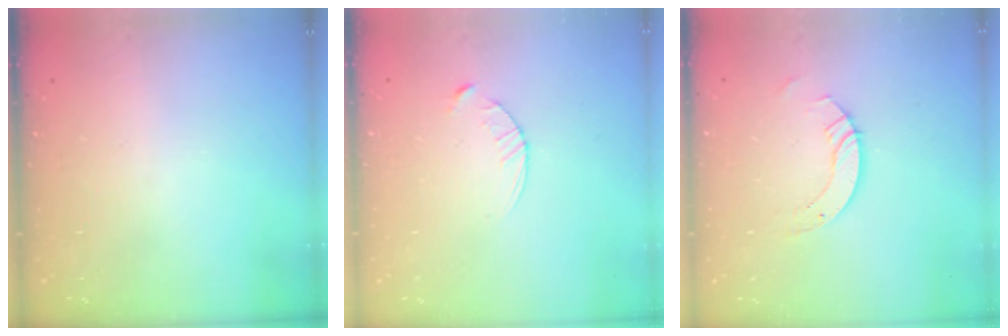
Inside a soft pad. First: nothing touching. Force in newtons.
{"total": 4.0, "press": 4.0, "slide": 0.5}
{"total": 6.2, "press": 6.2, "slide": 0.6}